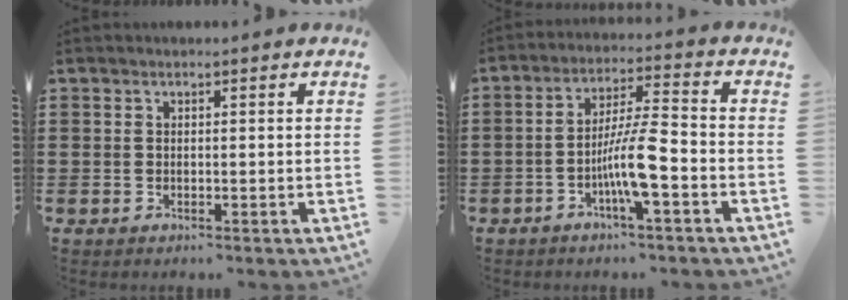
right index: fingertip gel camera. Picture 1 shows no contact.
{"total": 8.2, "force": [-3.2, 1.1, 7.5], "torque": [-0.146, -0.003, -0.063]}